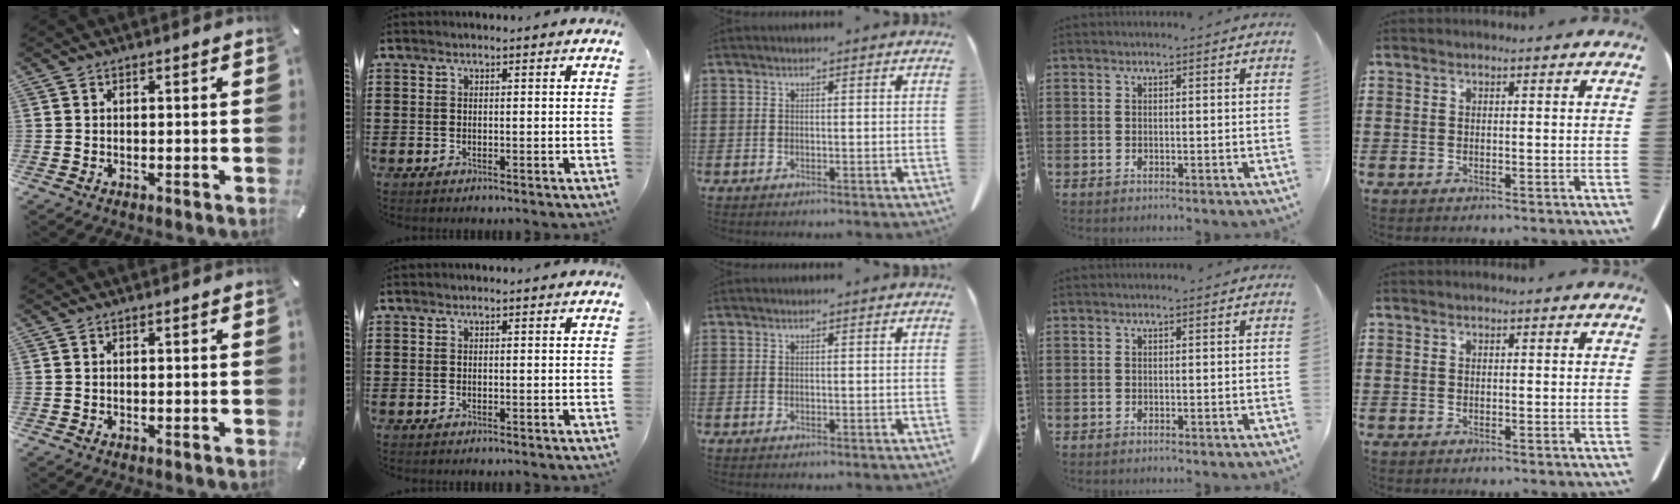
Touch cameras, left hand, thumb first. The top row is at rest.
{}